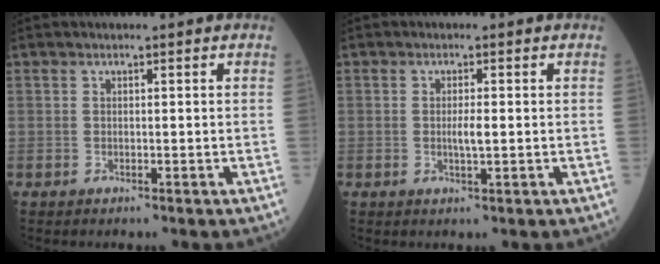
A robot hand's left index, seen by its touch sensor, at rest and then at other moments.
{"total": 2.0, "force": [-0.1, 0.3, 2.0], "torque": [-0.040, -0.002, 0.001]}